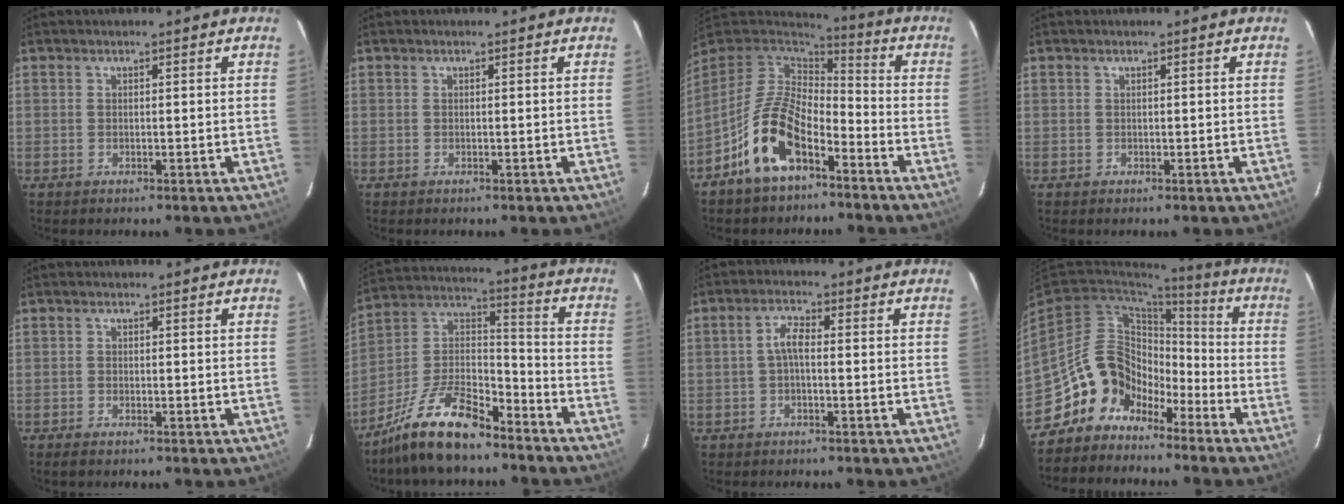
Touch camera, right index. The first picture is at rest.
{"total": 0.0}
{"total": 14.2, "force": [-7.9, 6.8, 9.7], "torque": [-0.197, 0.002, -0.146]}
{"total": 0.6, "force": [-0.1, 0.6, -0.1], "torque": [0.002, 0.002, 0.000]}
{"total": 1.1, "force": [-0.9, 0.4, 0.5], "torque": [-0.011, -0.005, -0.020]}
{"total": 16.1, "force": [-11.7, 5.8, 9.5], "torque": [-0.202, 0.021, -0.216]}
{"total": 3.2, "force": [-0.9, 1.0, 3.0], "torque": [-0.065, 0.011, -0.019]}
{"total": 12.7, "force": [-9.2, 8.1, 3.0], "torque": [-0.061, 0.041, -0.170]}